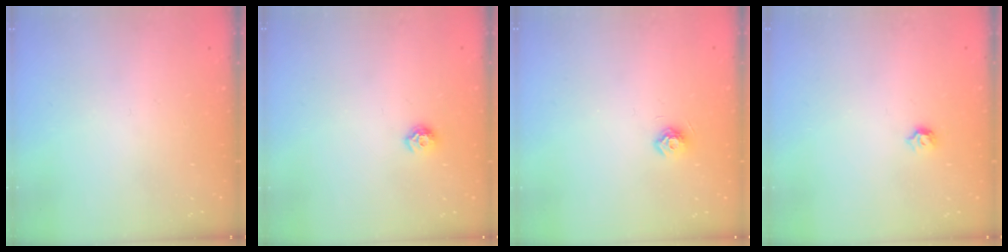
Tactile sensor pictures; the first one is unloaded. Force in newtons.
{"total": 6.4, "press": 6.3, "slide": 0.9}
{"total": 7.6, "press": 7.5, "slide": 1.1}
{"total": 3.8, "press": 3.7, "slide": 0.8}